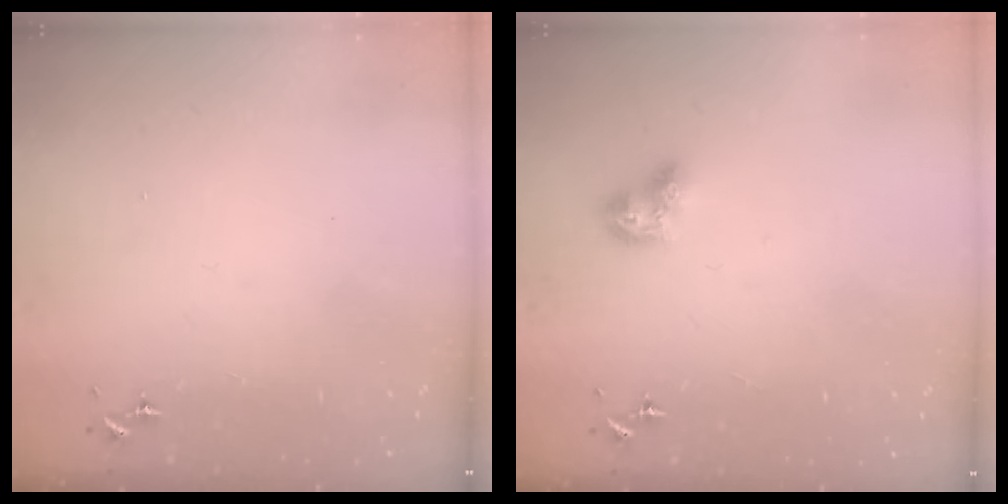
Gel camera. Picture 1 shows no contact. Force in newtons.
{"total": 8.2, "press": 8.2, "slide": 0.8}